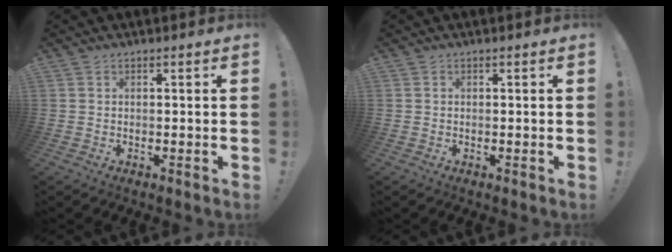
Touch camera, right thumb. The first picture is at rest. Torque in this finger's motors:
{"motor_torque": [0.00, -0.10, 0.34, -0.27, -0.02]}